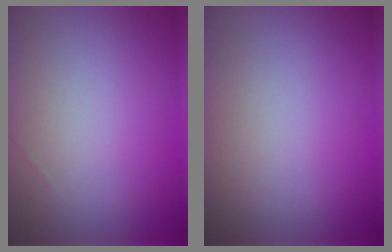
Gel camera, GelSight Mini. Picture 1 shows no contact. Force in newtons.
{"total": 0.0}